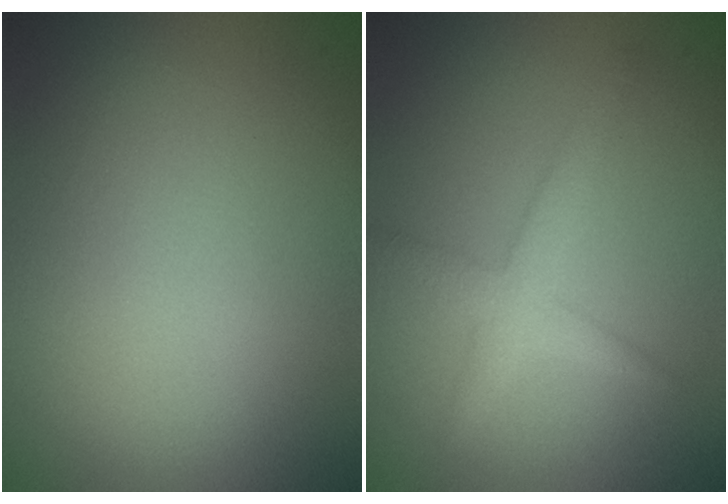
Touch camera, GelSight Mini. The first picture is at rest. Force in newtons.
{"total": 2.6, "press": 2.6, "slide": 0.2}